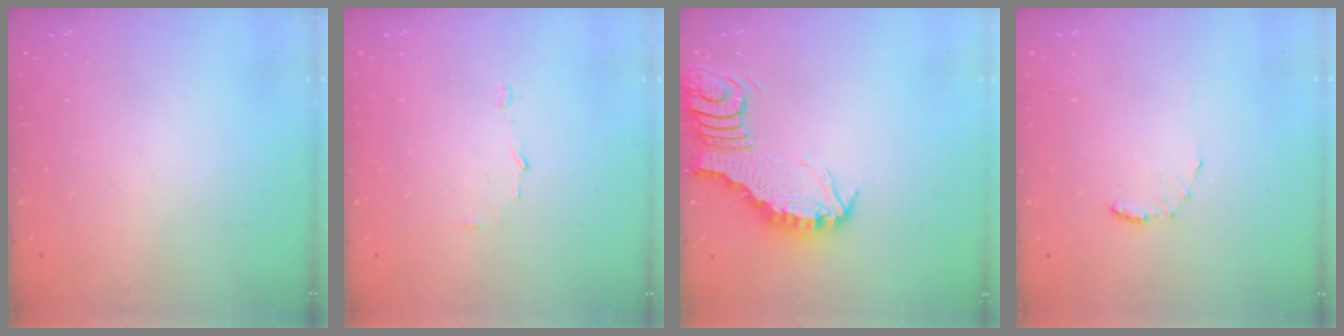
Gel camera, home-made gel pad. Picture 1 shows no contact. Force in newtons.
{"total": 3.4, "press": 3.4, "slide": 0.2}
{"total": 3.3, "press": 3.3, "slide": 0.4}
{"total": 4.6, "press": 4.6, "slide": 0.5}